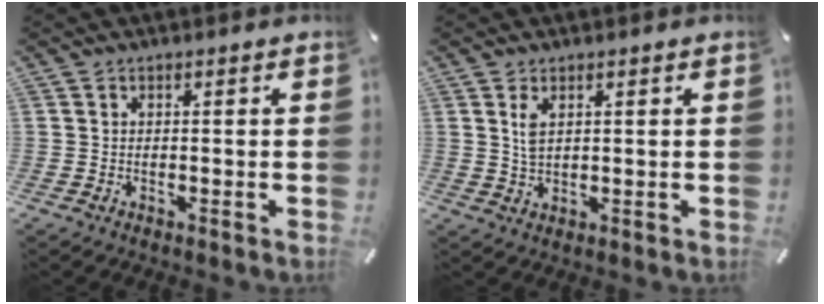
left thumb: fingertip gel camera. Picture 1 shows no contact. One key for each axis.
{"total": 3.2, "fx": 1.2, "fy": 1.4, "fz": 2.6, "tx": -0.057, "ty": 0.004, "tz": 0.021}